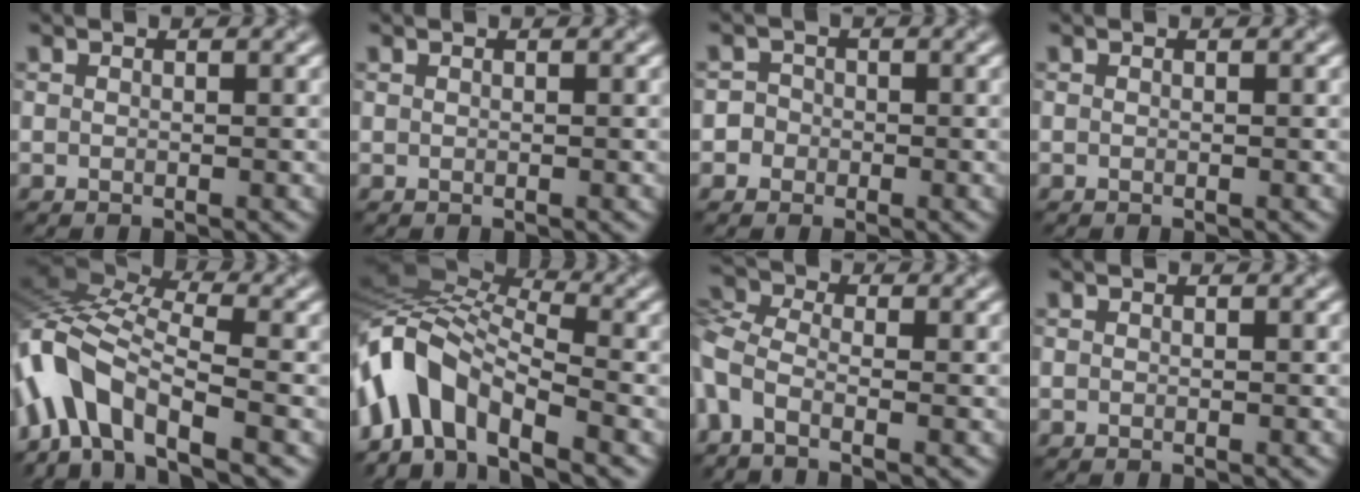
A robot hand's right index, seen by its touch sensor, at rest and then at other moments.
{"total": 0.0}
{"total": 2.3, "force": [-0.8, 2.1, 0.3], "torque": [0.020, 0.013, -0.029]}
{"total": 0.0}
{"total": 9.9, "force": [-4.4, 3.9, 7.9], "torque": [-0.150, 0.018, -0.096]}
{"total": 9.7, "force": [-3.8, 4.6, 7.6], "torque": [-0.137, 0.024, -0.088]}
{"total": 3.9, "force": [-1.7, 1.8, 3.0], "torque": [-0.076, -0.004, -0.054]}
{"total": 0.0}